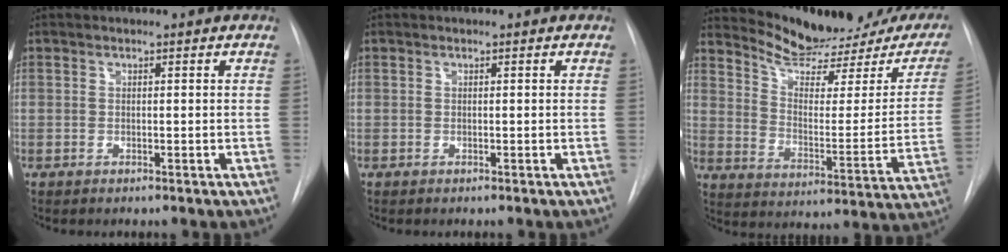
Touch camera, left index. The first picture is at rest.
{"total": 0.0}
{"total": 20.4, "force": [18.3, 5.8, 7.0], "torque": [-0.087, -0.044, 0.239]}